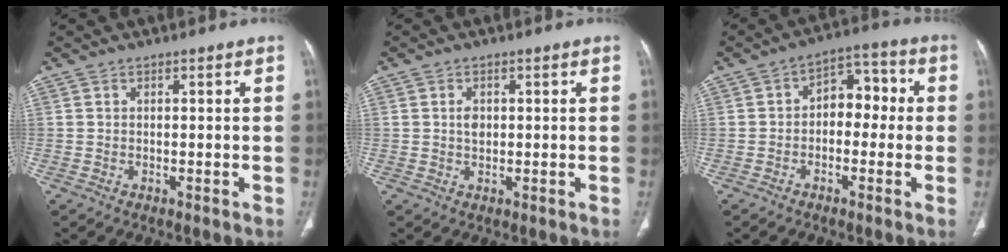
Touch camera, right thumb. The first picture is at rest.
{"total": 2.0, "force": [0.3, 1.4, 1.4], "torque": [-0.021, 0.000, 0.008]}
{"total": 7.8, "force": [-0.3, 5.2, 5.7], "torque": [-0.048, 0.037, -0.018]}